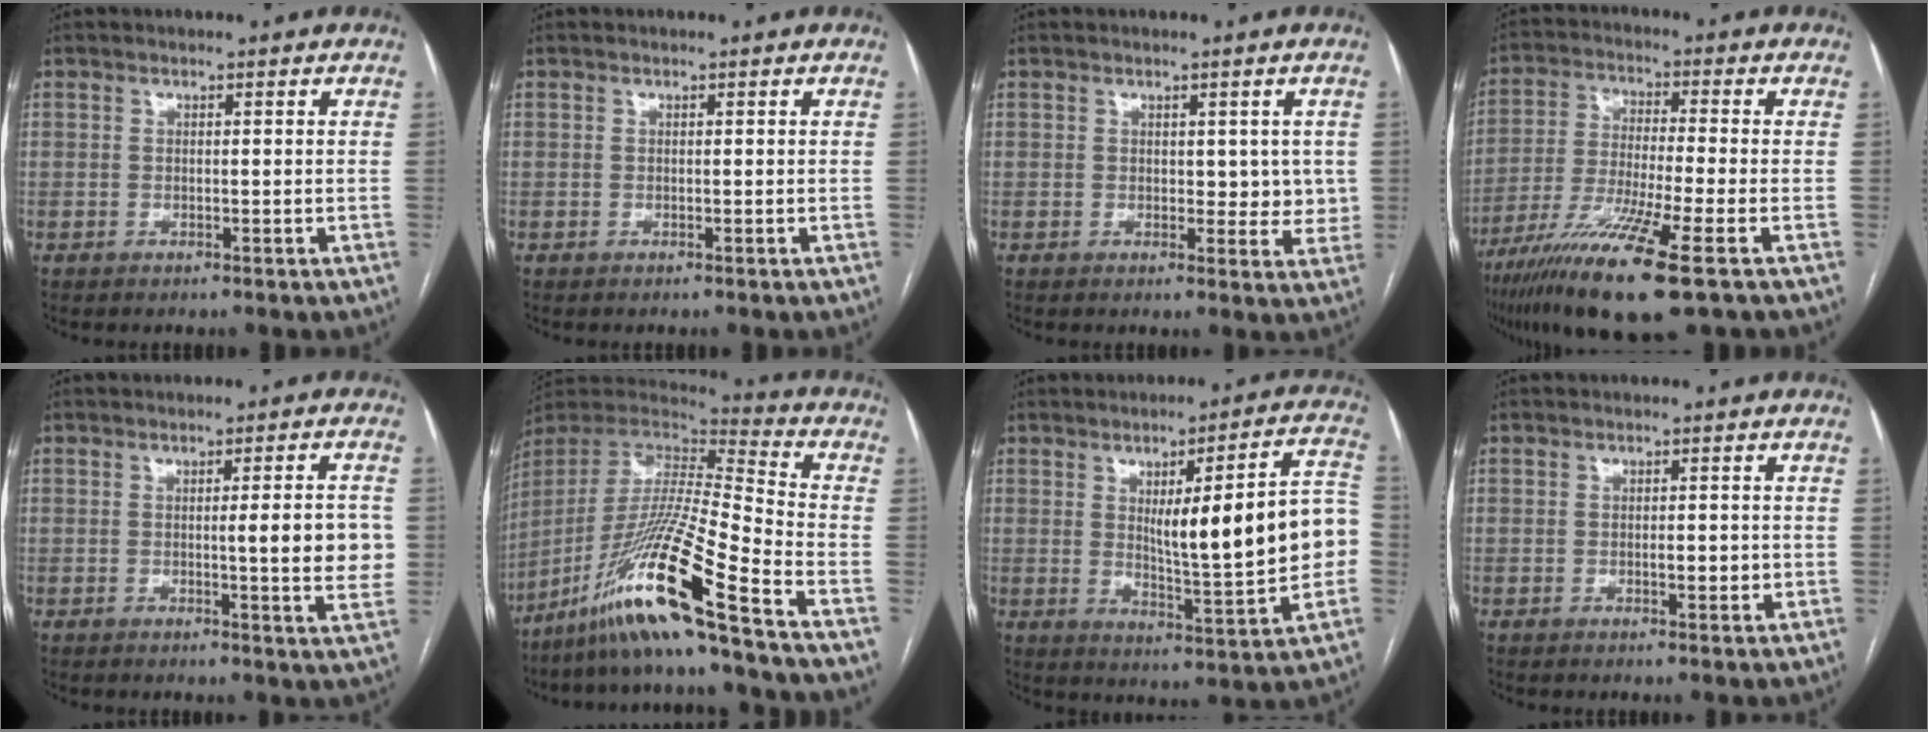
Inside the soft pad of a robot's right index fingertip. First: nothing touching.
{"total": 0.0}
{"total": 4.2, "force": [0.7, 2.5, 3.3], "torque": [-0.026, 0.000, 0.010]}
{"total": 14.8, "force": [-8.5, -0.1, 12.1], "torque": [-0.247, -0.041, -0.155]}
{"total": 7.8, "force": [-0.2, 0.8, 7.8], "torque": [-0.092, -0.001, -0.005]}
{"total": 21.2, "force": [-13.8, -1.4, 16.0], "torque": [-0.355, -0.030, -0.265]}
{"total": 17.6, "force": [0.6, 2.4, 17.5], "torque": [-0.230, 0.020, 0.018]}
{"total": 2.5, "force": [-0.4, 0.8, 2.4], "torque": [-0.038, -0.001, -0.002]}